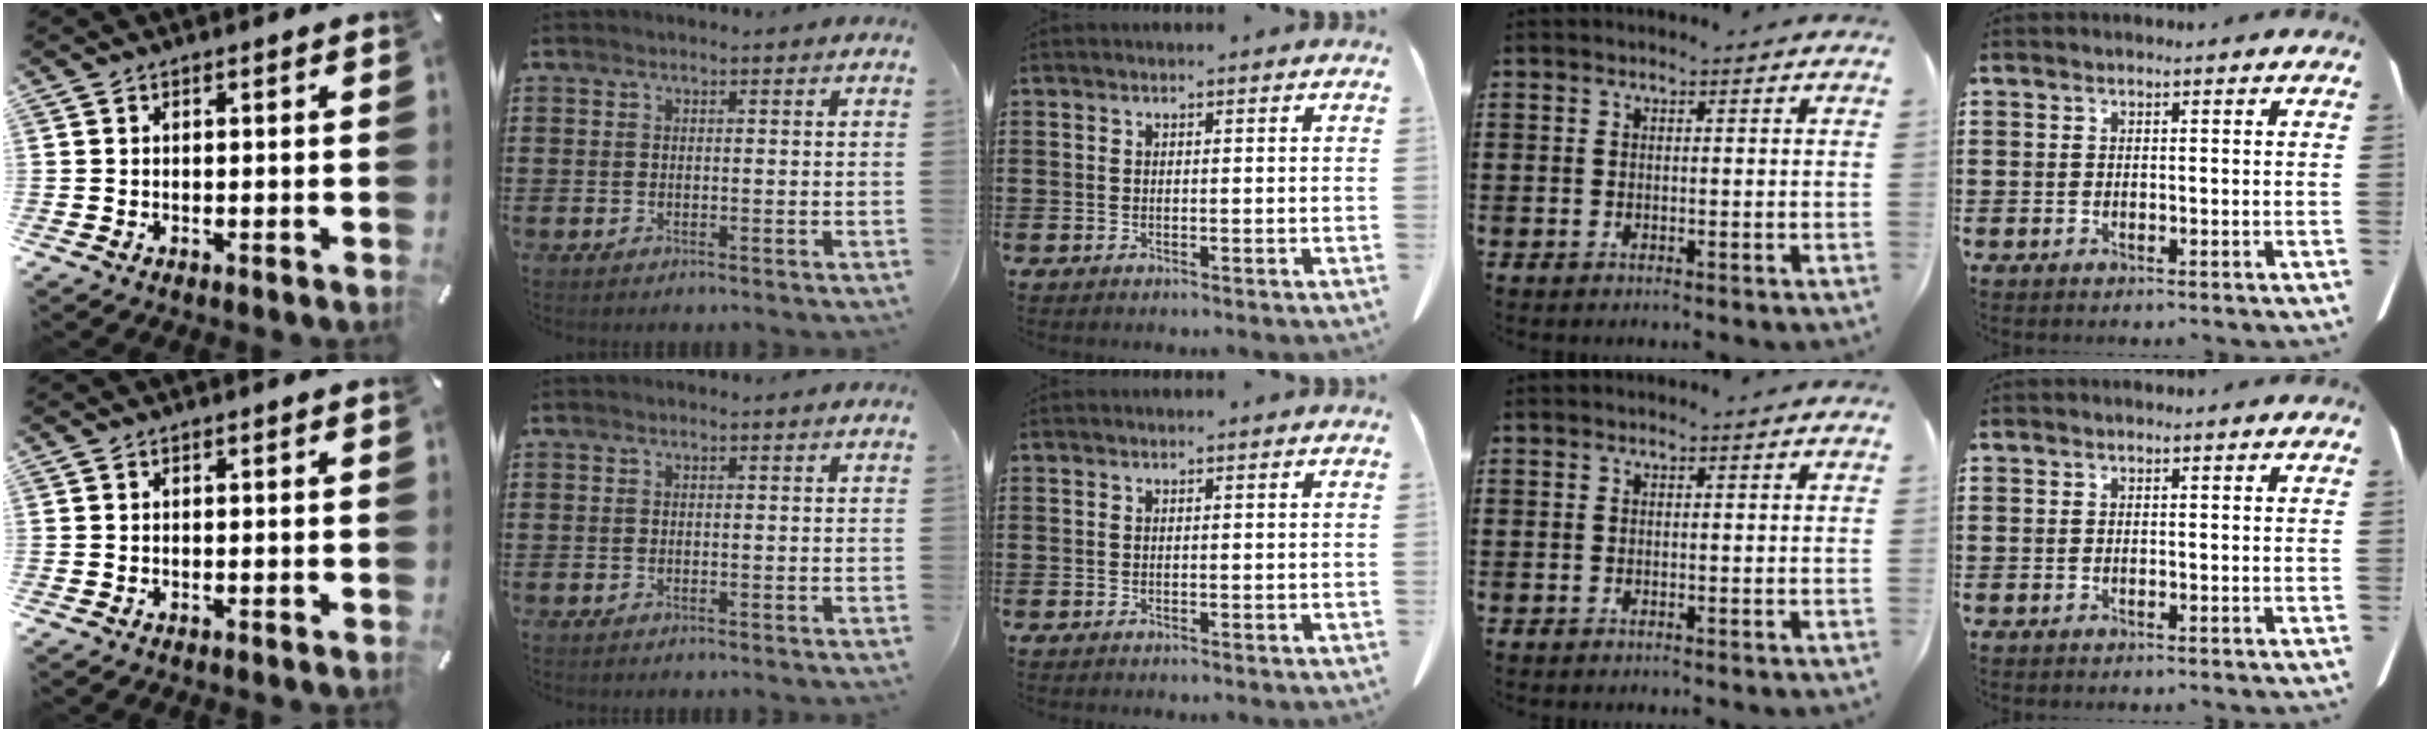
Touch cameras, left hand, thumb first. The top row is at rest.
{}